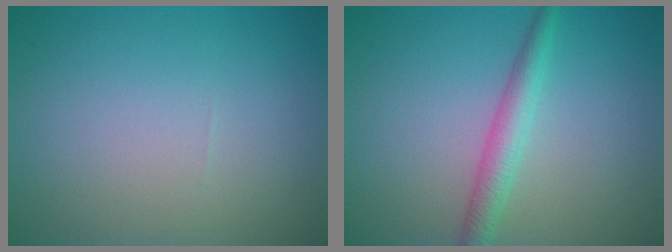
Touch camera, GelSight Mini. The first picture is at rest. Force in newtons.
{"total": 2.6, "press": 2.6, "slide": 0.0}